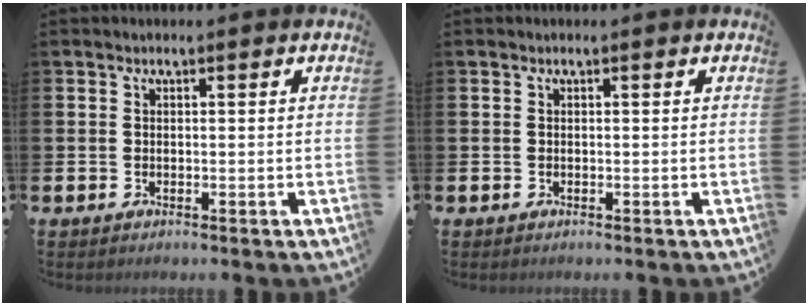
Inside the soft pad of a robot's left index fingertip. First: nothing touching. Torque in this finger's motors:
{"motor_torque": [0.00, 0.00, 0.00, 0.00]}